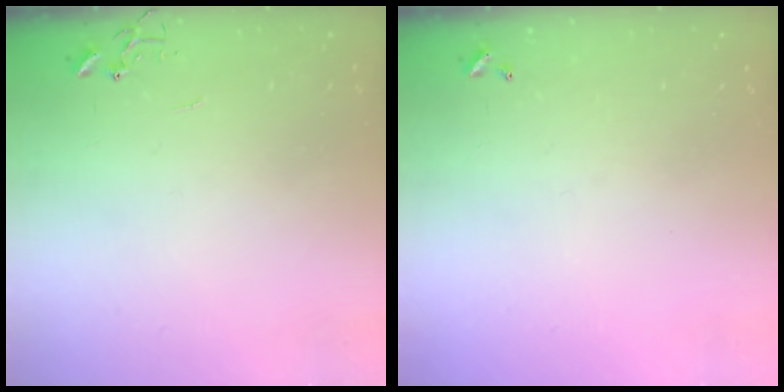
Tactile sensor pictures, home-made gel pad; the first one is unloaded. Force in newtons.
{"total": 0.0}